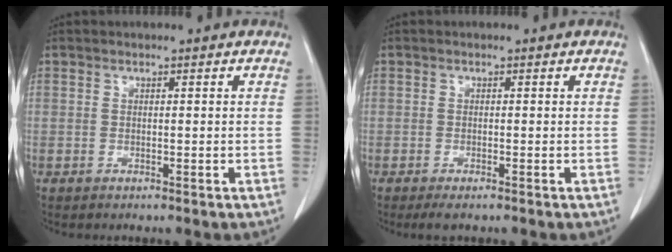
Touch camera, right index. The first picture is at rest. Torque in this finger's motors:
{"motor_torque": [0.22, -0.17, 0.09, 0.03]}